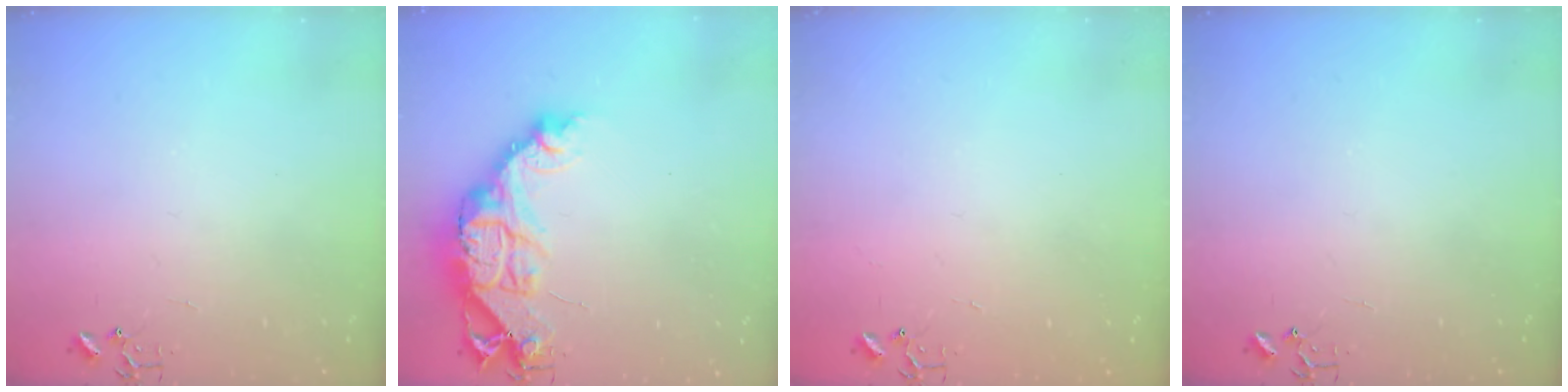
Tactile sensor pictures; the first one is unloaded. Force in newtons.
{"total": 15.7, "press": 15.6, "slide": 1.6}
{"total": 1.4, "press": 1.4, "slide": 0.2}
{"total": 0.0}